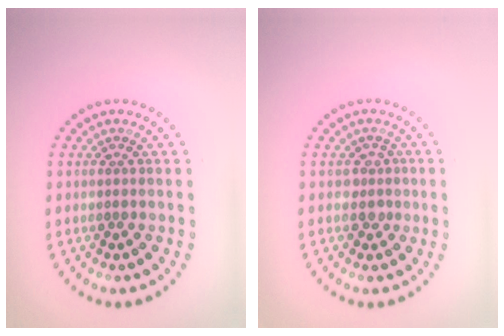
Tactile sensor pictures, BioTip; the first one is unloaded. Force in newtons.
{"total": 1.4, "press": 1.1, "slide": 0.9}